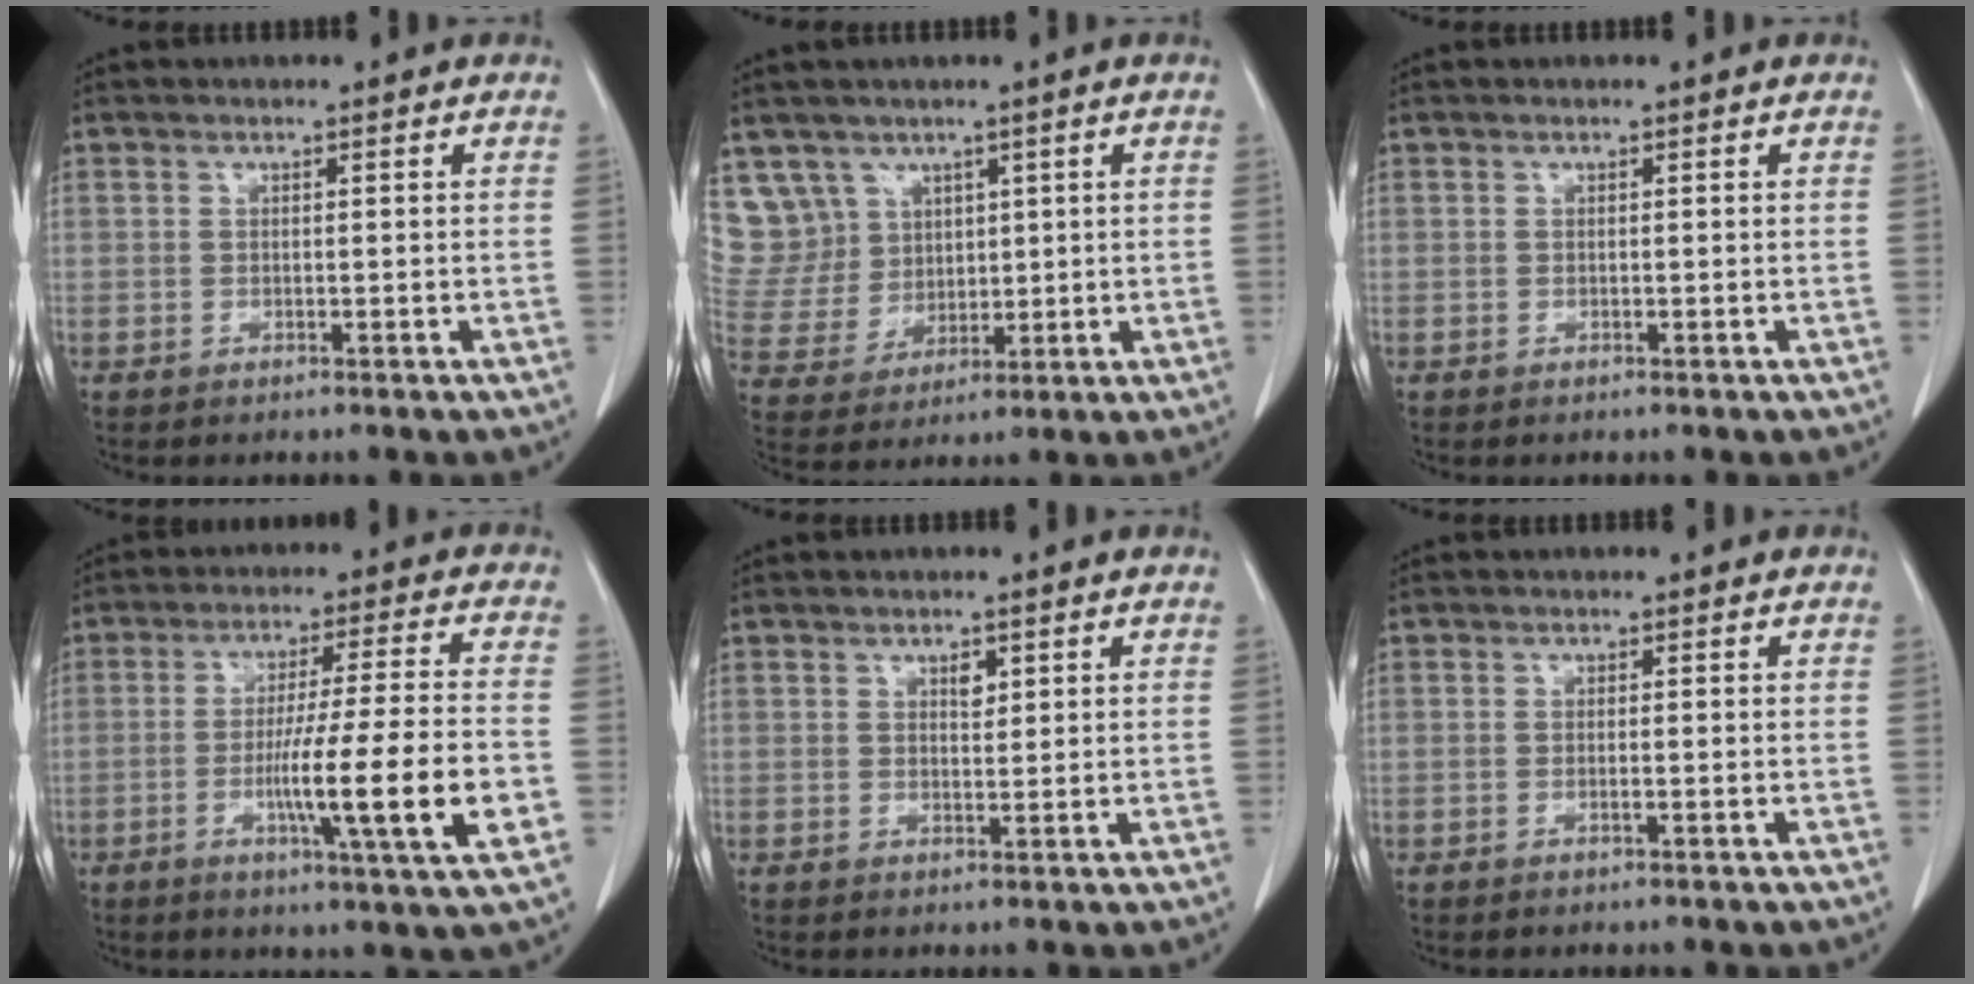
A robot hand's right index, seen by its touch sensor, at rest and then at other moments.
{"total": 9.3, "force": [5.6, 7.4, 0.3], "torque": [-0.017, 0.032, 0.127]}
{"total": 0.0}
{"total": 14.7, "force": [-3.7, -0.6, 14.2], "torque": [-0.236, -0.015, -0.063]}
{"total": 1.7, "force": [0.9, 0.9, 1.2], "torque": [-0.015, -0.004, 0.015]}
{"total": 0.6, "force": [-0.2, 0.0, 0.5], "torque": [-0.012, 0.000, -0.003]}